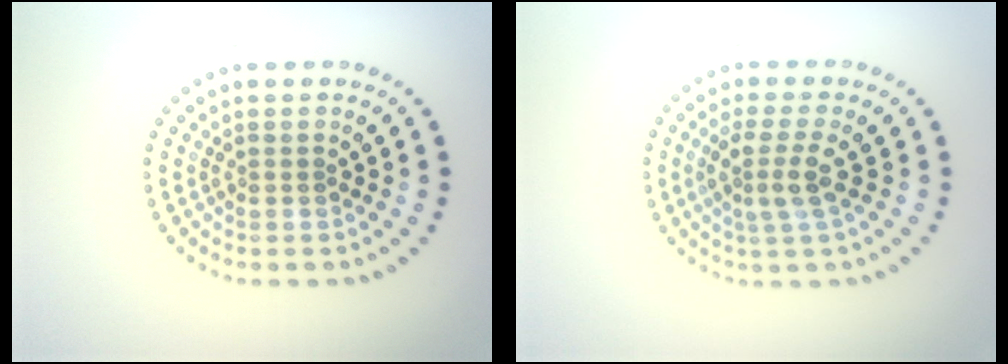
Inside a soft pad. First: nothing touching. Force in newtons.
{"total": 2.9, "press": 2.3, "slide": 1.7}